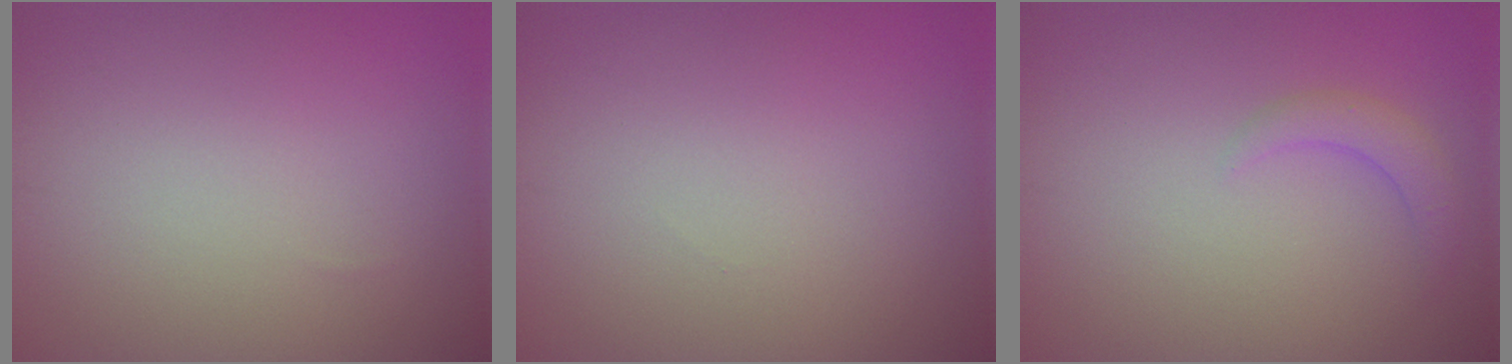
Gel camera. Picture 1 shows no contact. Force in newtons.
{"total": 0.0}
{"total": 1.8, "press": 1.8, "slide": 0.3}